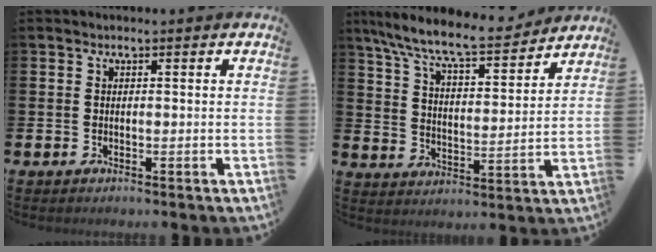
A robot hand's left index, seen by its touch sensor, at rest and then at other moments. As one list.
[{"total": 9.8, "force": [8.8, 1.5, 3.9], "torque": [-0.111, -0.056, 0.150]}]